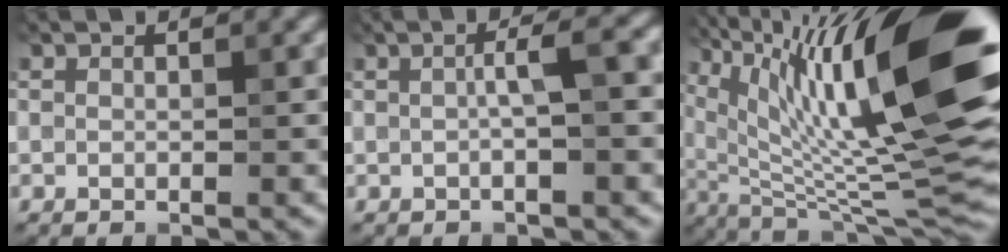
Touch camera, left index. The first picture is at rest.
{"total": 2.5, "force": [0.0, 0.0, 2.5], "torque": [-0.048, 0.014, -0.001]}
{"total": 17.5, "force": [6.5, 4.1, 15.7], "torque": [-0.266, 0.015, 0.123]}